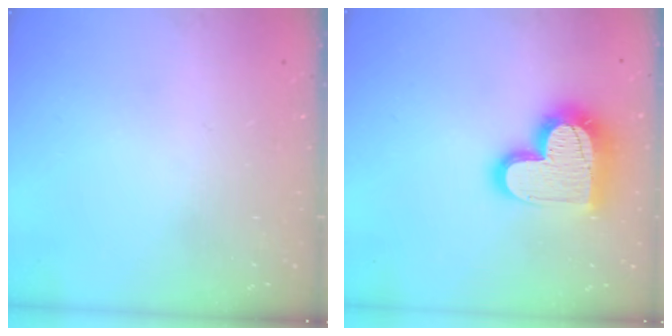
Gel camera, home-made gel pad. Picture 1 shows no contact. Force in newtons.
{"total": 19.2, "press": 19.2, "slide": 1.5}